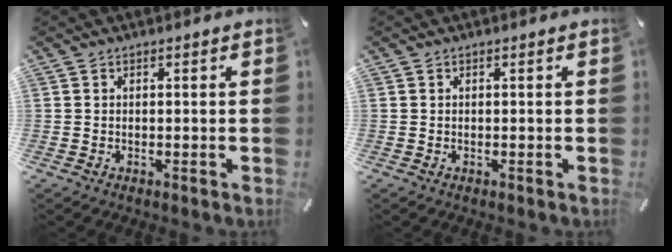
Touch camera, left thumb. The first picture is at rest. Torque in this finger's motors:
{"motor_torque": [0.00, 0.00, 0.00, 0.00, 0.00]}